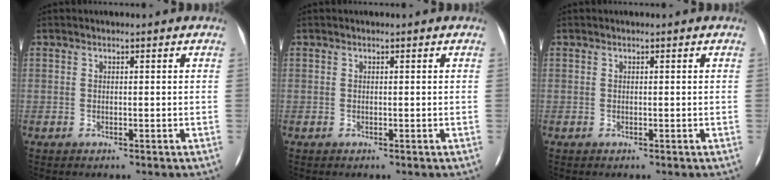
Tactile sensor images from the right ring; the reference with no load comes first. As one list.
[{"total": 0.0}, {"total": 0.0}]